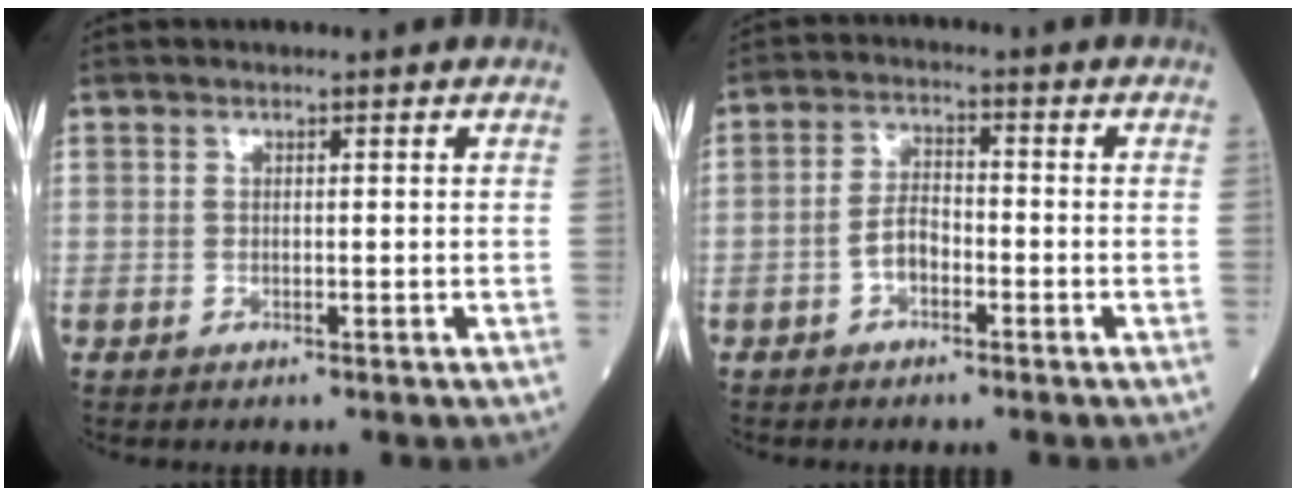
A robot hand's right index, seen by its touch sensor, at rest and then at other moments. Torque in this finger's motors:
{"motor_torque": [0.11, -0.08, 0.31, 0.03]}